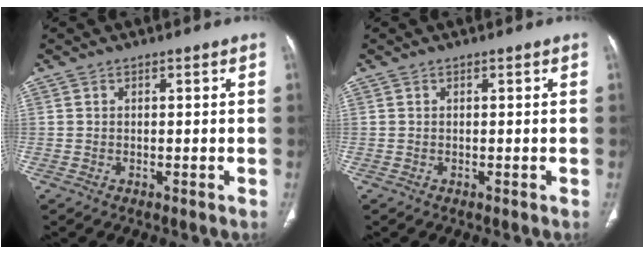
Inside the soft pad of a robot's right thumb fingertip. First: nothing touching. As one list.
[{"total": 0.0}]